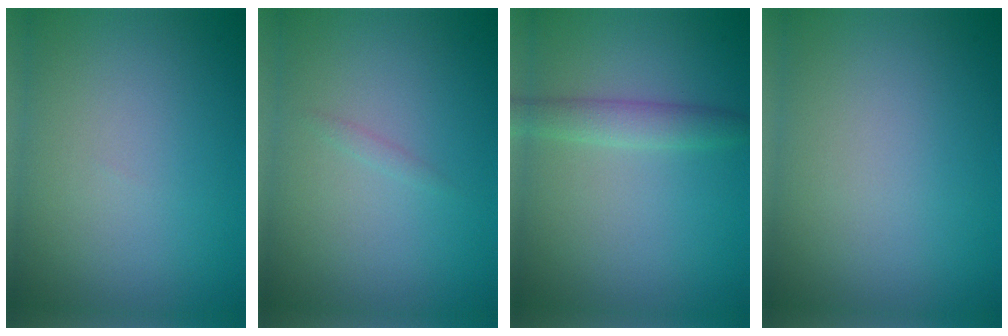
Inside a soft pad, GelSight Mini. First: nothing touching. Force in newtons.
{"total": 0.5, "press": 0.5, "slide": 0.0}
{"total": 2.1, "press": 2.1, "slide": 0.1}
{"total": 0.0}